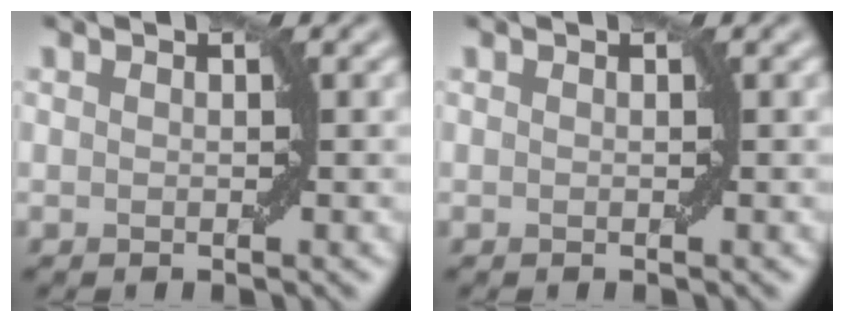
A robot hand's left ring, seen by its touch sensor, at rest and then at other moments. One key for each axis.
{"total": 0.0}